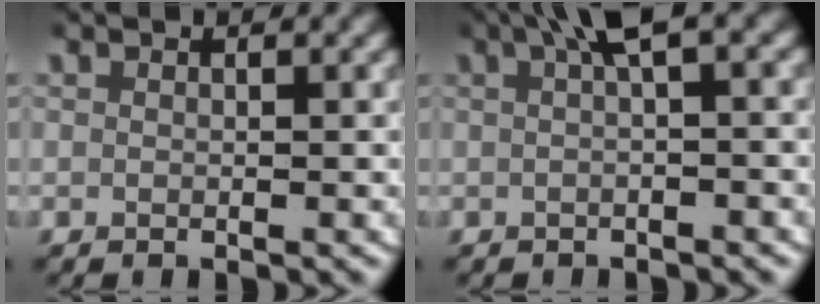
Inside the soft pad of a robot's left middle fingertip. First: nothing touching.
{"total": 3.1, "force": [1.0, 0.4, 2.9], "torque": [-0.048, 0.015, 0.013]}